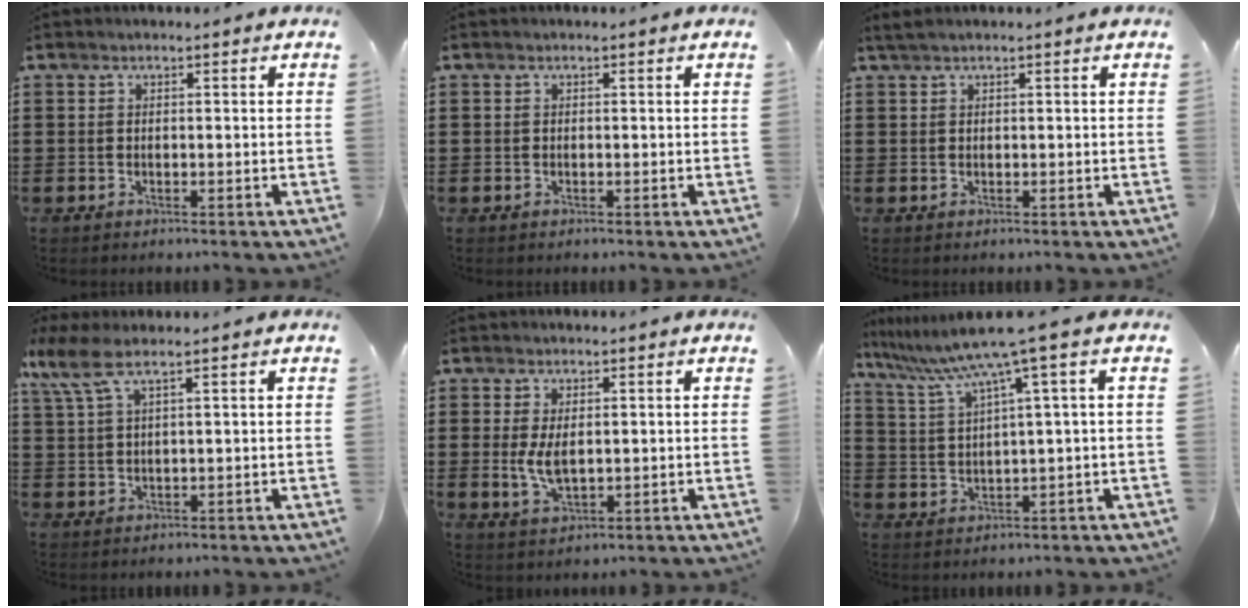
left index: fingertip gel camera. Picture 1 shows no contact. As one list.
[{"total": 0.0}, {"total": 0.7, "force": [0.4, -0.1, 0.6], "torque": [-0.012, -0.001, 0.008]}, {"total": 4.9, "force": [2.7, 0.8, 4.0], "torque": [-0.101, -0.002, 0.044]}, {"total": 4.4, "force": [0.2, 2.2, 3.8], "torque": [-0.087, 0.000, -0.001]}, {"total": 7.7, "force": [4.3, -0.9, 6.3], "torque": [-0.144, -0.032, 0.065]}]